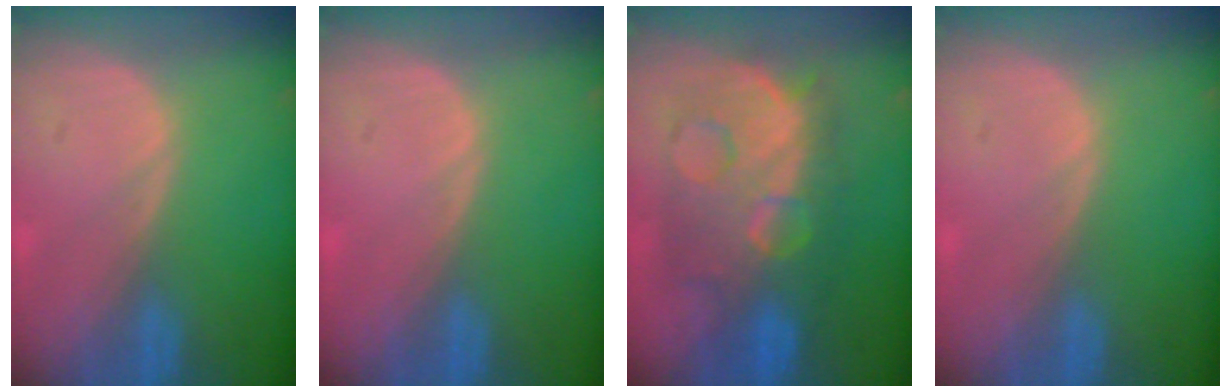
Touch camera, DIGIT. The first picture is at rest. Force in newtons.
{"total": 0.0}
{"total": 11.9, "press": 11.9, "slide": 1.2}
{"total": 0.0}